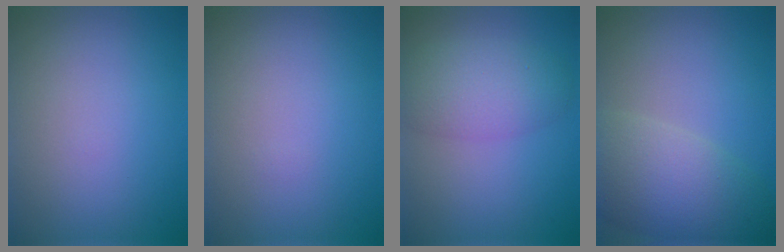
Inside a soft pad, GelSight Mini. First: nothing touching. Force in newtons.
{"total": 0.0}
{"total": 4.4, "press": 4.3, "slide": 0.3}
{"total": 7.0, "press": 7.0, "slide": 0.6}